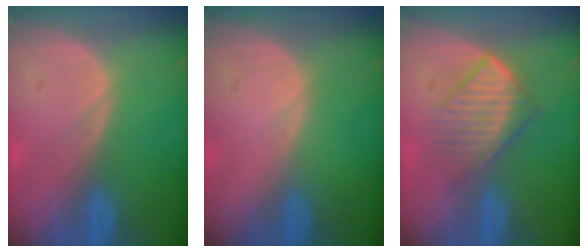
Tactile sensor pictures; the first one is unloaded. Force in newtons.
{"total": 0.0}
{"total": 6.9, "press": 6.0, "slide": 3.5}